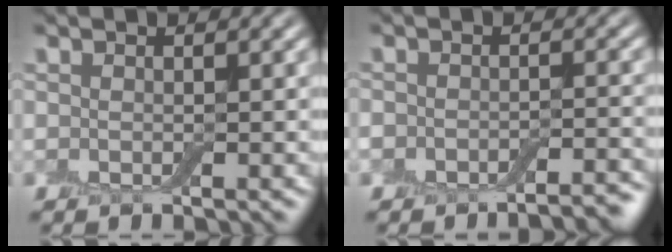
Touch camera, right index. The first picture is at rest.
{"total": 4.1, "force": [-3.6, 1.2, 1.6], "torque": [-0.019, 0.001, -0.043]}